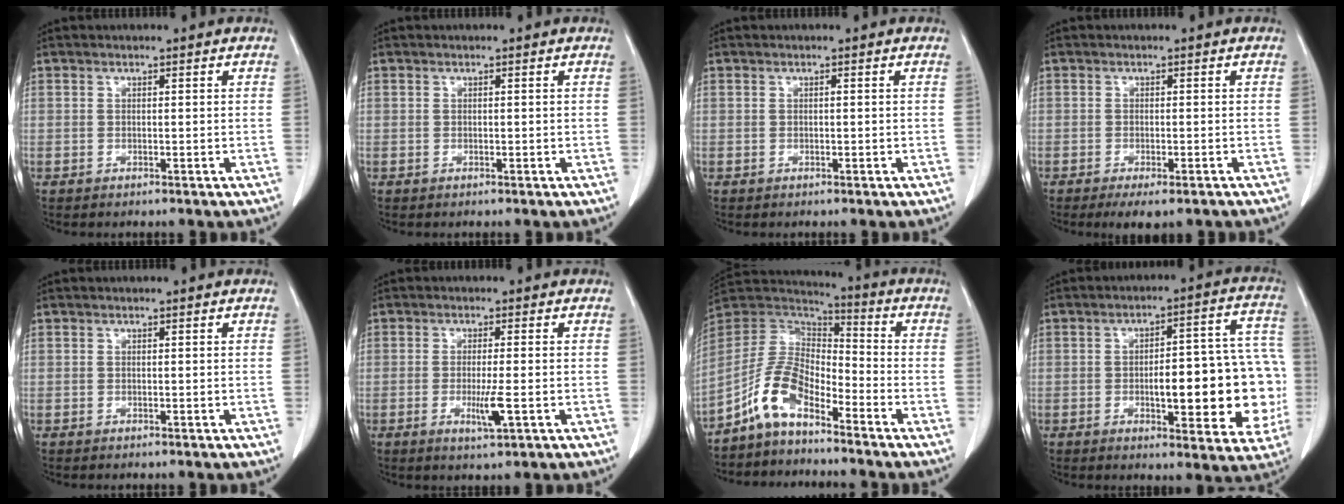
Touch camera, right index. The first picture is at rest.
{"total": 0.0}
{"total": 0.0}
{"total": 5.4, "force": [-4.0, 1.5, 3.2], "torque": [-0.037, -0.009, -0.056]}
{"total": 0.0}
{"total": 3.9, "force": [-1.1, 0.1, 3.8], "torque": [-0.071, -0.009, -0.018]}
{"total": 9.4, "force": [-6.1, 4.0, 5.9], "torque": [-0.139, 0.023, -0.126]}
{"total": 18.3, "force": [-2.6, 5.4, 17.2], "torque": [-0.163, 0.041, -0.019]}